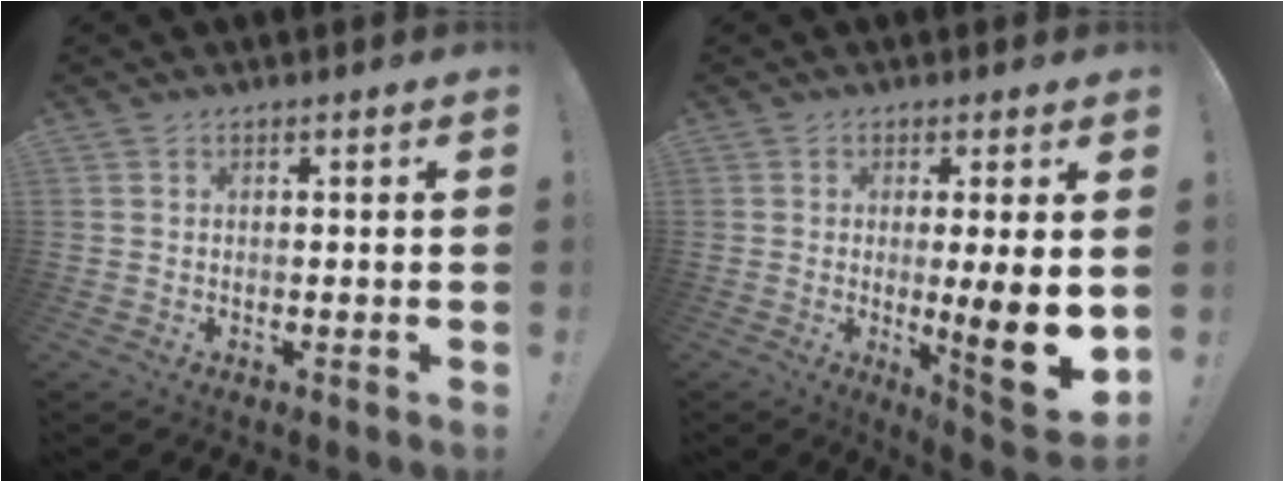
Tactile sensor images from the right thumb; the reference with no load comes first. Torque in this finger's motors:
{"motor_torque": [0.46, 0.60, 0.61, 0.47, 0.11]}